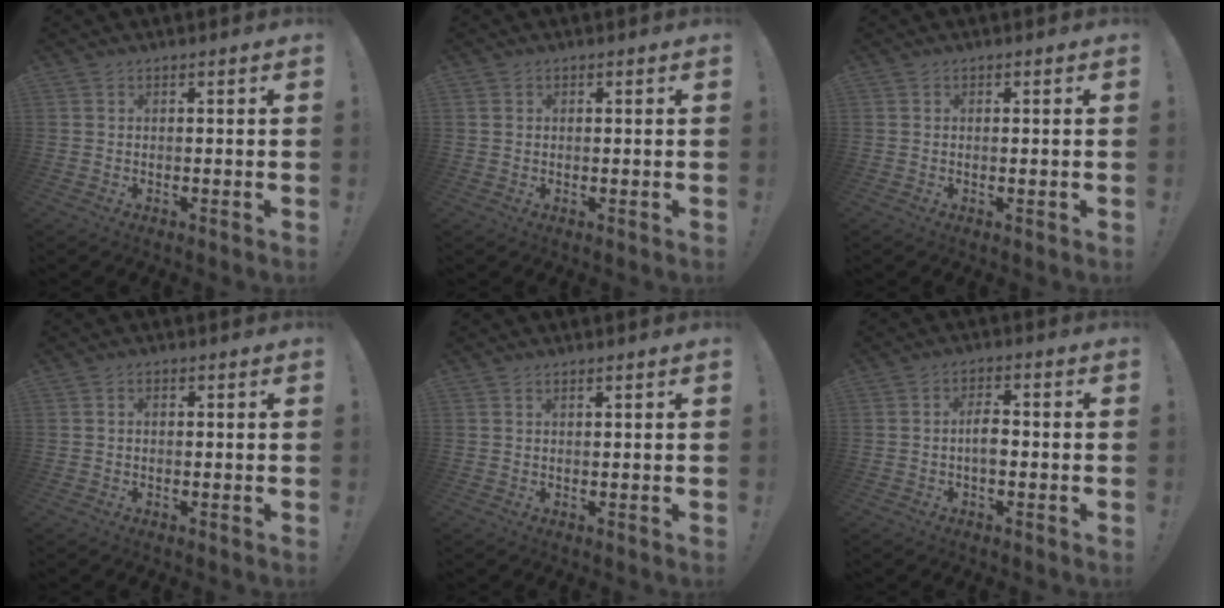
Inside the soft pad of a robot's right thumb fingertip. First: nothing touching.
{"total": 0.8, "force": [0.3, 0.7, 0.2], "torque": [-0.005, 0.004, 0.007]}
{"total": 0.5, "force": [0.2, 0.0, 0.5], "torque": [-0.004, -0.003, 0.003]}
{"total": 1.0, "force": [-0.3, 0.6, 0.7], "torque": [-0.017, 0.004, -0.005]}
{"total": 0.8, "force": [0.5, 0.0, 0.6], "torque": [-0.010, -0.001, 0.009]}
{"total": 4.7, "force": [-0.5, 2.3, 4.1], "torque": [-0.076, 0.004, -0.013]}